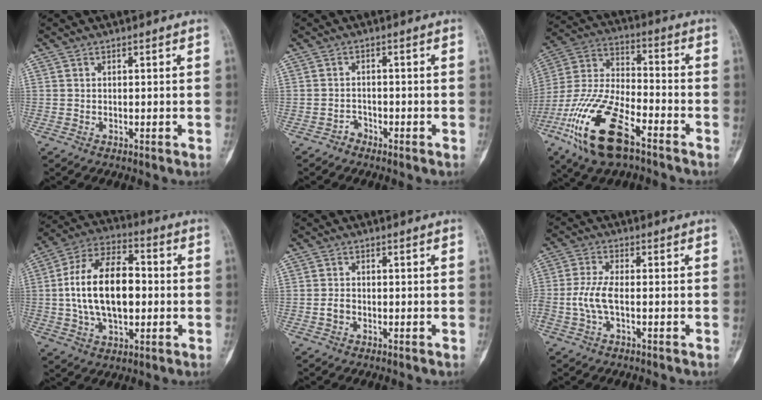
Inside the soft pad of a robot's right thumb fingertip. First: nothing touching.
{"total": 1.7, "force": [-1.3, 1.0, 0.0], "torque": [0.004, 0.006, -0.029]}
{"total": 20.2, "force": [-10.6, 8.3, 15.0], "torque": [-0.317, 0.042, -0.202]}
{"total": 18.4, "force": [-0.1, 10.5, 15.1], "torque": [-0.260, 0.025, -0.003]}
{"total": 1.7, "force": [-0.7, 1.3, 0.9], "torque": [-0.015, 0.008, -0.013]}
{"total": 5.6, "force": [-1.2, 2.2, 5.0], "torque": [-0.127, 0.011, -0.026]}